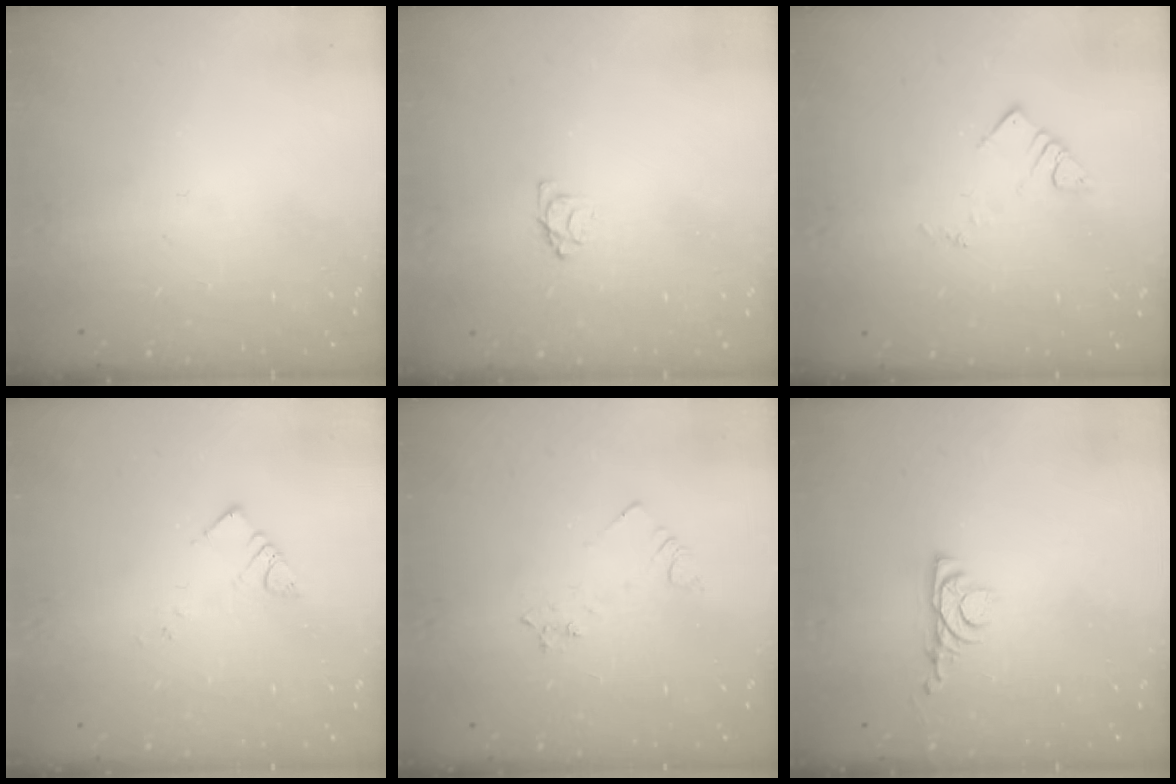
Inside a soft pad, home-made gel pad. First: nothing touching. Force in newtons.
{"total": 3.7, "press": 3.7, "slide": 0.4}
{"total": 4.5, "press": 4.5, "slide": 0.4}
{"total": 4.0, "press": 4.0, "slide": 0.1}
{"total": 3.3, "press": 3.2, "slide": 0.5}
{"total": 4.0, "press": 3.9, "slide": 0.6}